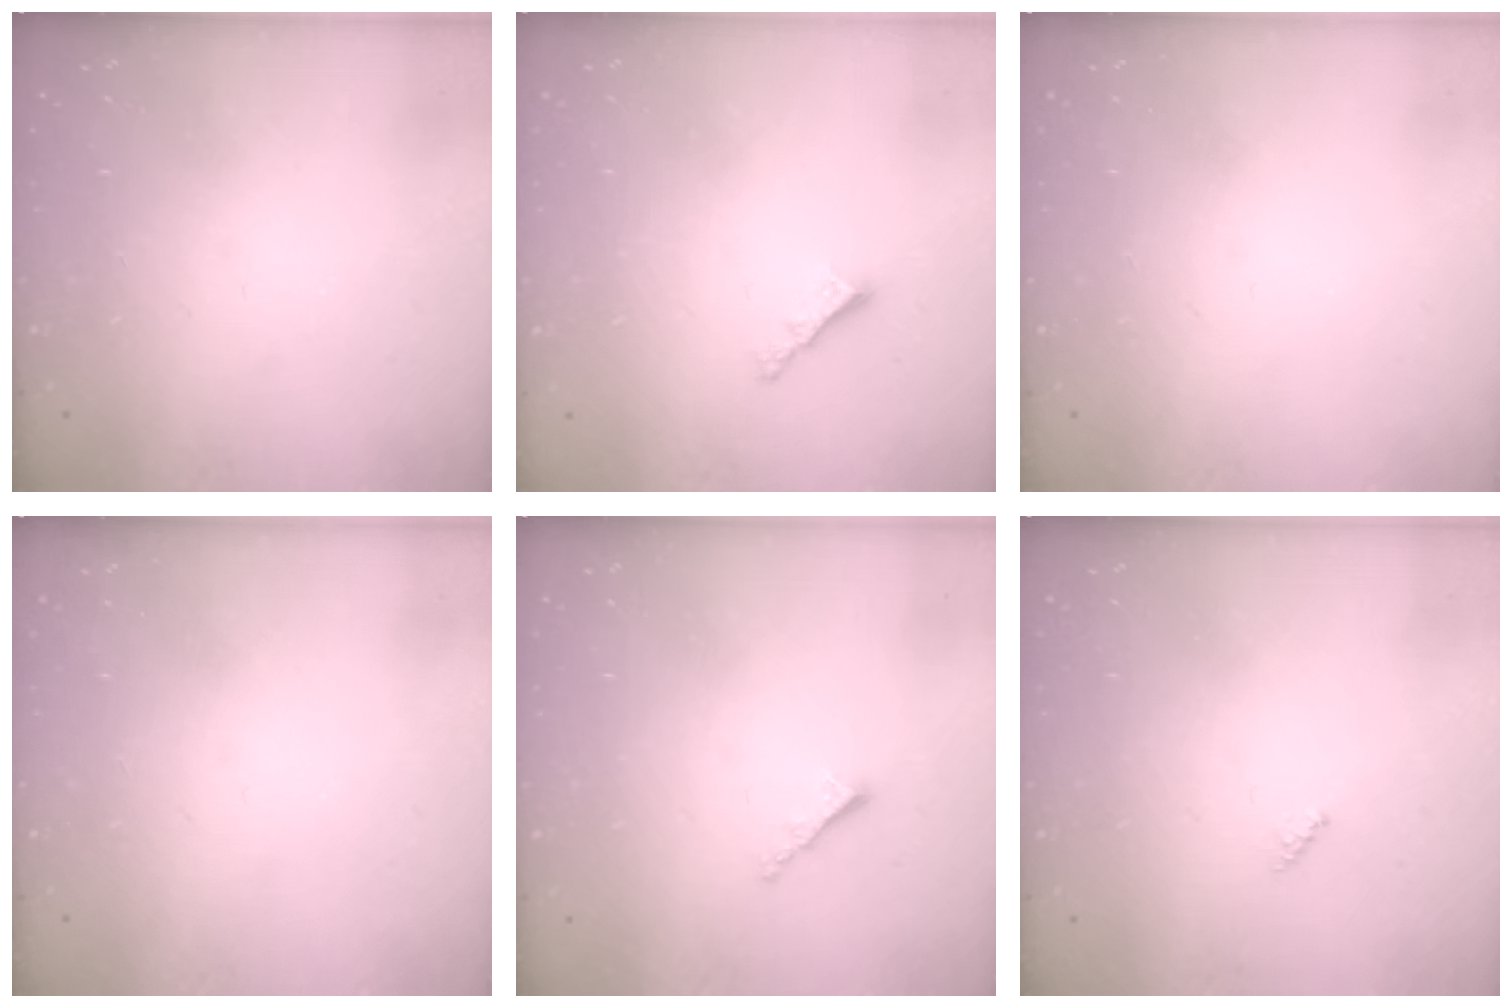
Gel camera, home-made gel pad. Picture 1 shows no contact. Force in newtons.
{"total": 3.5, "press": 3.5, "slide": 0.3}
{"total": 0.0}
{"total": 0.0}
{"total": 1.0, "press": 0.9, "slide": 0.4}
{"total": 2.0, "press": 2.0, "slide": 0.2}